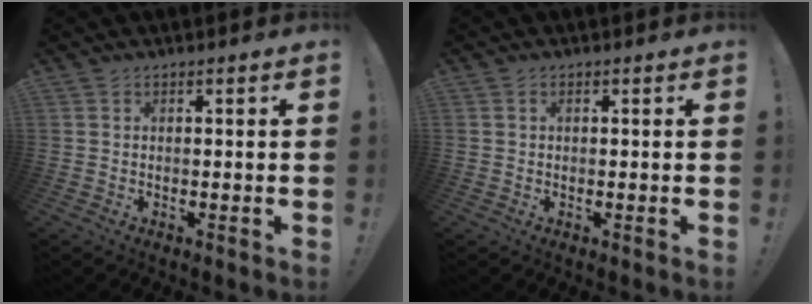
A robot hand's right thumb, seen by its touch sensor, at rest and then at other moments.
{"total": 0.5, "force": [0.2, 0.5, 0.1], "torque": [-0.007, 0.004, 0.004]}